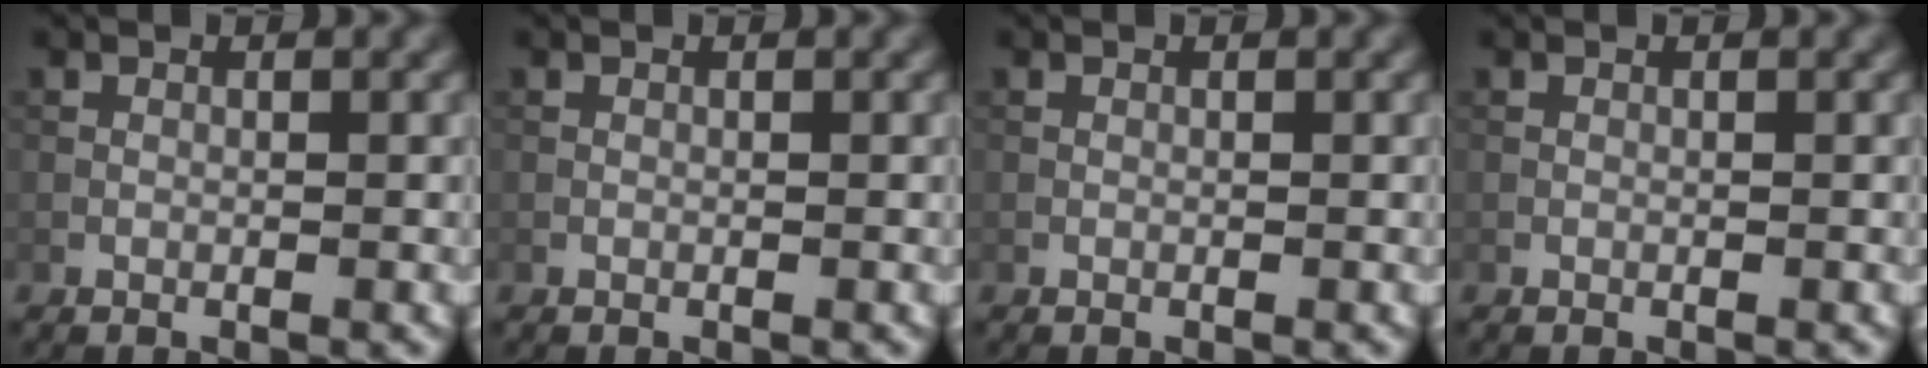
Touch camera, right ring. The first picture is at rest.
{"total": 0.0}
{"total": 0.0}
{"total": 0.0}